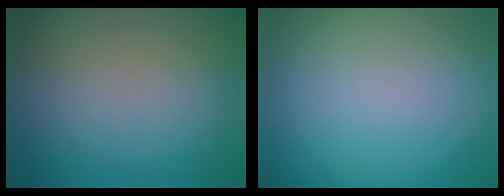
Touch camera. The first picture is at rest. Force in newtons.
{"total": 0.0}